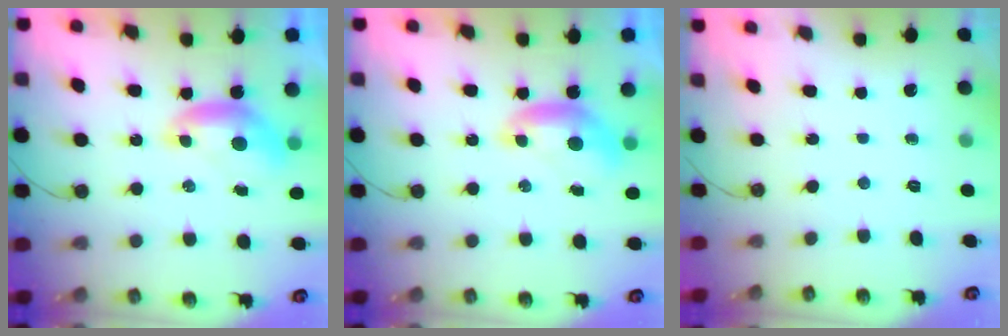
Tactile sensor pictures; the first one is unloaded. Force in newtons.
{"total": 0.0}
{"total": 0.0}